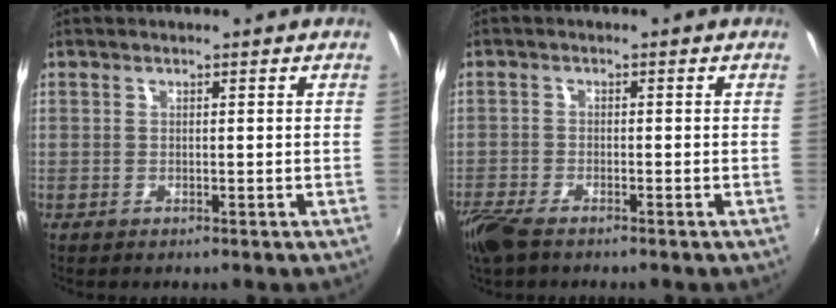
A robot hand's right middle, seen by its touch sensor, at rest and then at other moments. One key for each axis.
{"total": 6.0, "fx": -4.6, "fy": 1.8, "fz": 3.4, "tx": -0.095, "ty": -0.023, "tz": -0.091}